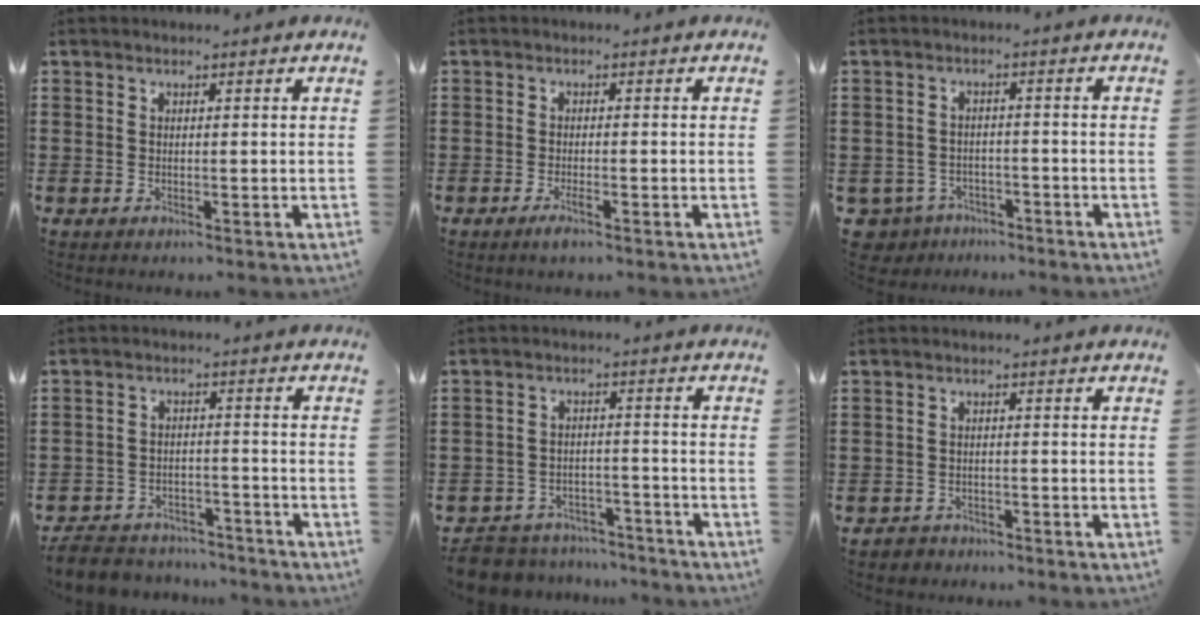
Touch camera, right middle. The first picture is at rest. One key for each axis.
{"total": 1.8, "fx": -1.0, "fy": 0.3, "fz": 1.5, "tx": -0.032, "ty": -0.004, "tz": -0.021}
{"total": 3.4, "fx": -3.2, "fy": 1.1, "fz": 0.1, "tx": -0.027, "ty": -0.004, "tz": -0.073}
{"total": 5.3, "fx": -5.1, "fy": 1.2, "fz": 0.3, "tx": -0.016, "ty": 0.009, "tz": -0.105}
{"total": 6.5, "fx": -6.3, "fy": 1.3, "fz": 0.4, "tx": -0.022, "ty": 0.011, "tz": -0.131}
{"total": 1.9, "fx": -1.7, "fy": 0.6, "fz": -0.2, "tx": -0.004, "ty": 0.000, "tz": -0.040}